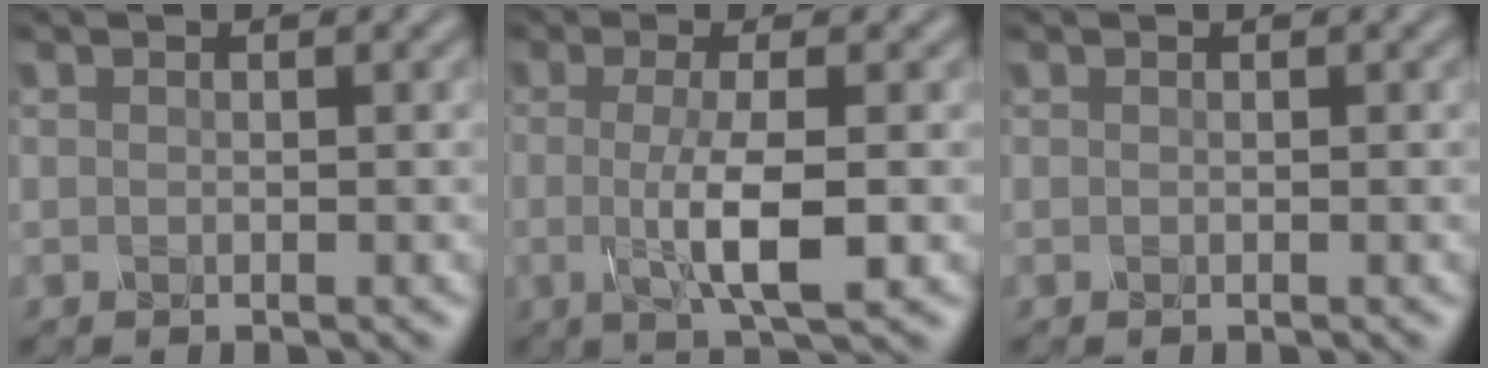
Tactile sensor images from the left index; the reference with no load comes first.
{"total": 5.4, "force": [-0.6, 1.4, 5.2], "torque": [-0.087, -0.010, -0.012]}
{"total": 0.0}